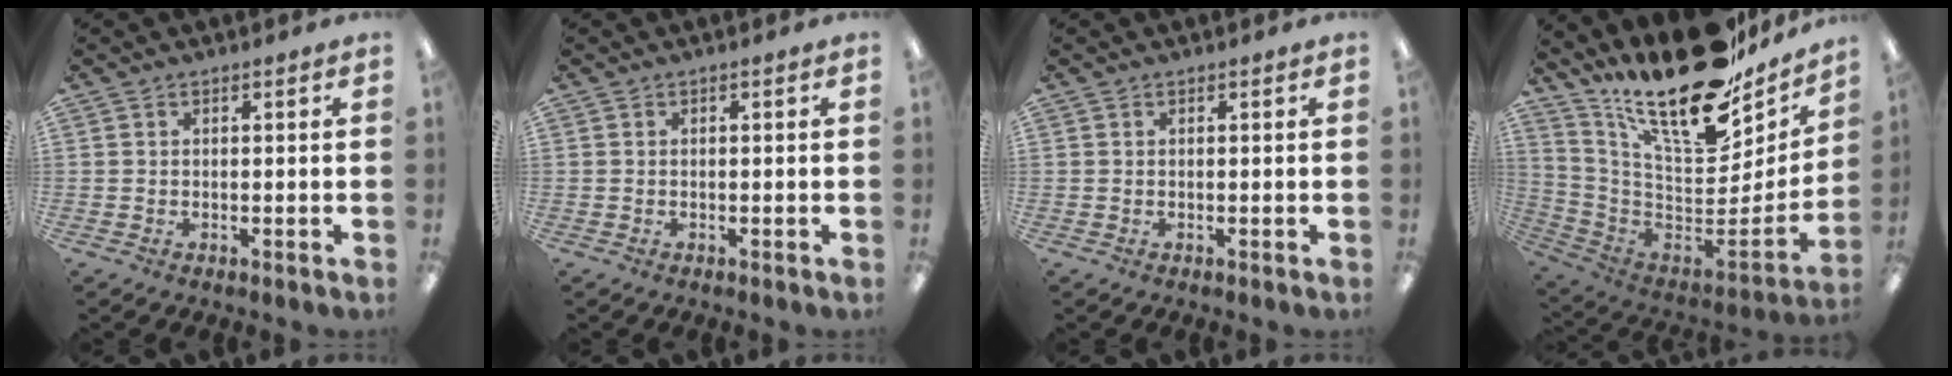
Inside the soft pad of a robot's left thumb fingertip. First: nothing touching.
{"total": 0.0}
{"total": 0.0}
{"total": 23.1, "force": [16.7, 8.1, 13.9], "torque": [-0.204, -0.131, 0.280]}